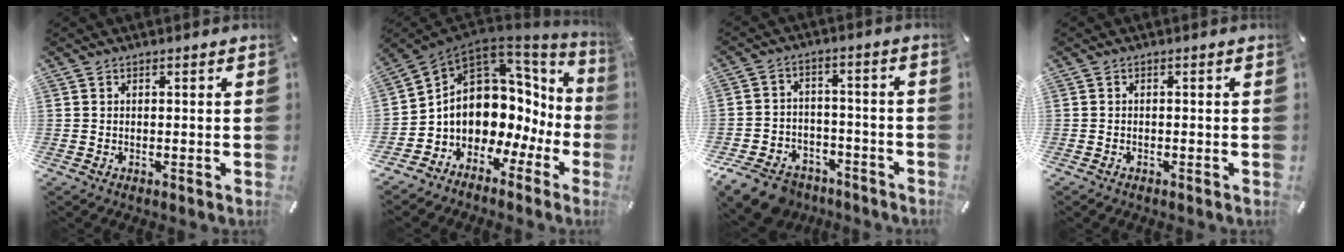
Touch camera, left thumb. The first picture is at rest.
{"total": 11.6, "force": [1.2, 9.5, 6.5], "torque": [-0.115, -0.048, 0.024]}
{"total": 10.2, "force": [-7.6, 5.8, 3.5], "torque": [-0.065, 0.051, -0.141]}
{"total": 0.6, "force": [-0.5, 0.3, 0.2], "torque": [-0.002, 0.002, -0.012]}